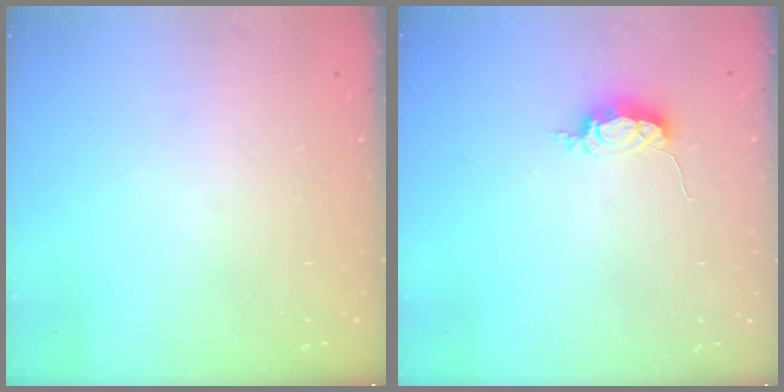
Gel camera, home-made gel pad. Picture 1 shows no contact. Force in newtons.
{"total": 5.2, "press": 5.1, "slide": 0.4}